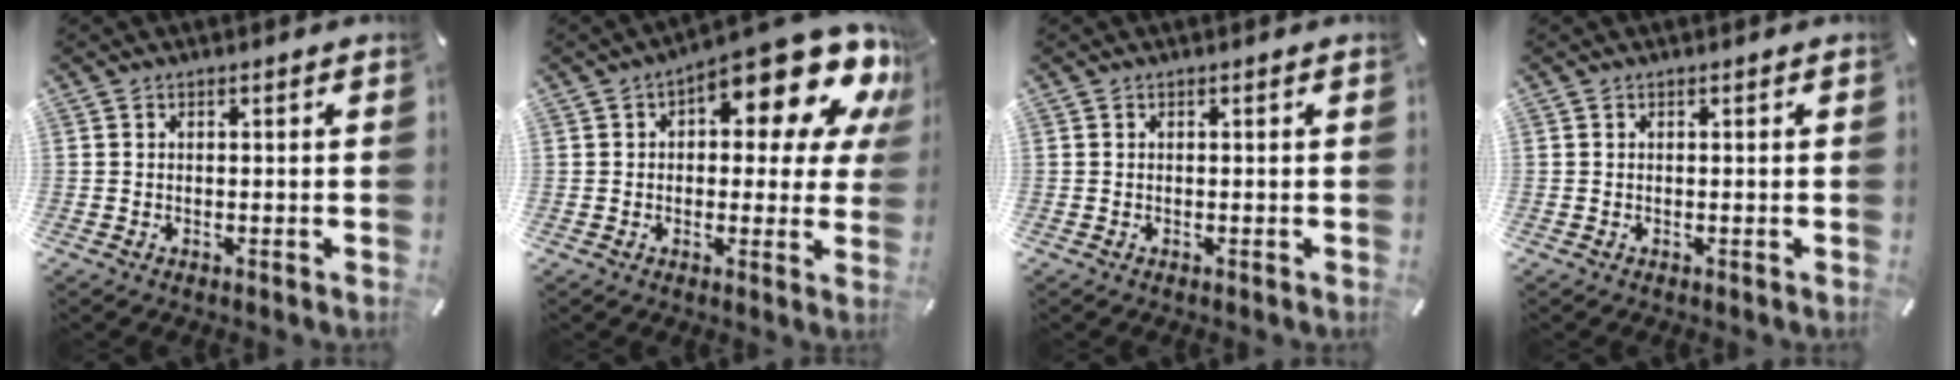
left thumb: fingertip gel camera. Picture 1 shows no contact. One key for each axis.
{"total": 16.5, "fx": 9.0, "fy": 6.4, "fz": 12.3, "tx": -0.161, "ty": -0.075, "tz": 0.141}
{"total": 0.0}
{"total": 0.0}